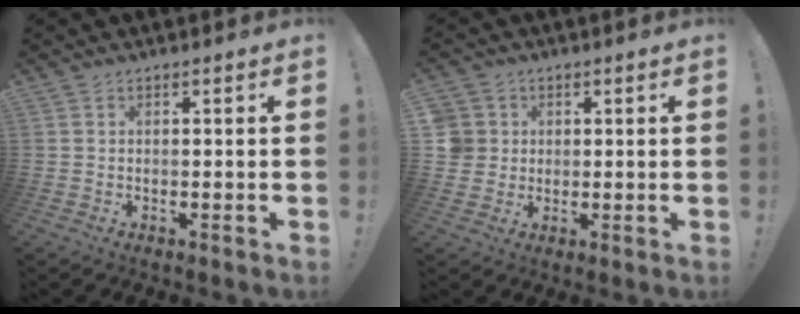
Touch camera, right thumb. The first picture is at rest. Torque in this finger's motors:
{"motor_torque": [0.26, 0.84, 0.21, -0.03, 0.01]}